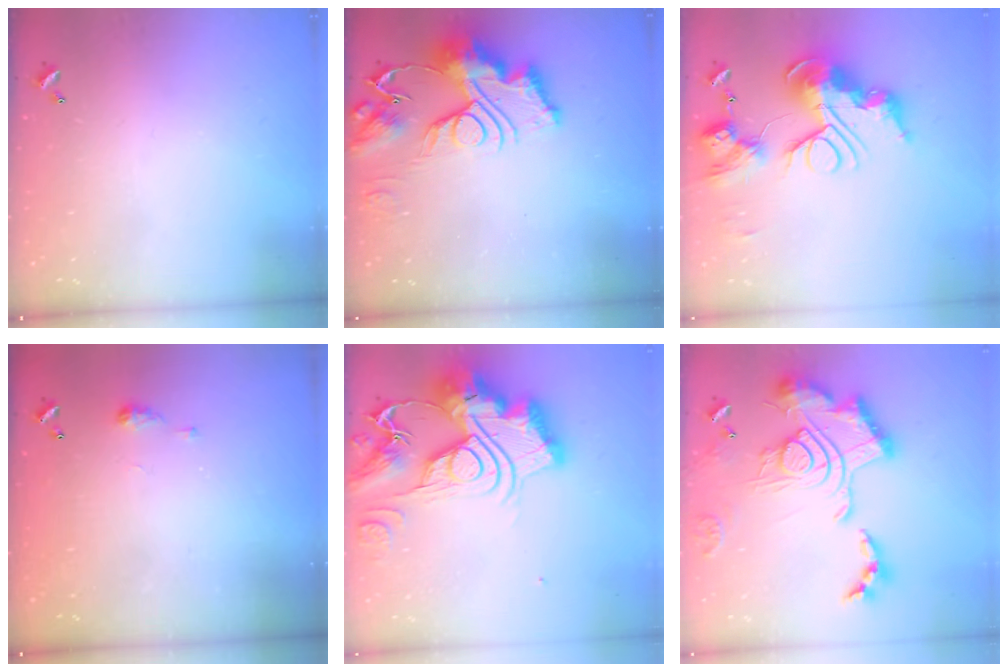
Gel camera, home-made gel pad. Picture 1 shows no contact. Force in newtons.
{"total": 17.9, "press": 17.8, "slide": 1.9}
{"total": 0.7, "press": 0.7, "slide": 0.0}
{"total": 4.8, "press": 4.7, "slide": 0.6}
{"total": 0.6, "press": 0.6, "slide": 0.0}
{"total": 3.0, "press": 2.4, "slide": 1.8}